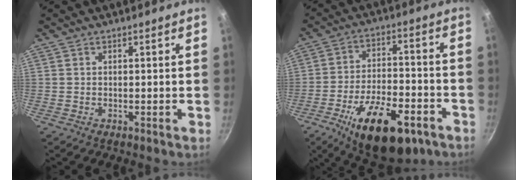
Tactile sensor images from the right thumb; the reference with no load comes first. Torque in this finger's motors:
{"motor_torque": [0.42, 0.74, 1.62, -1.14, 0.31]}